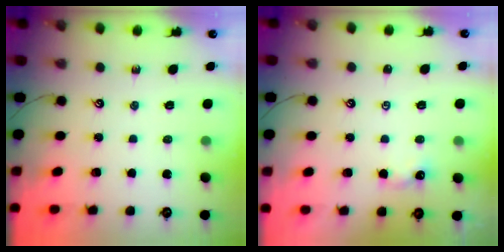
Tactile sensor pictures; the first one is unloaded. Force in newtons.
{"total": 1.9, "press": 1.8, "slide": 0.5}